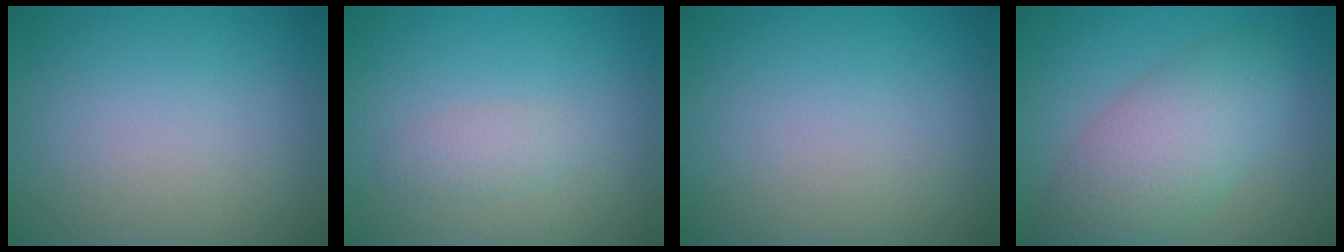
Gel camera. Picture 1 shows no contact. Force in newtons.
{"total": 1.4, "press": 1.4, "slide": 0.1}
{"total": 0.0}
{"total": 6.3, "press": 6.3, "slide": 0.4}